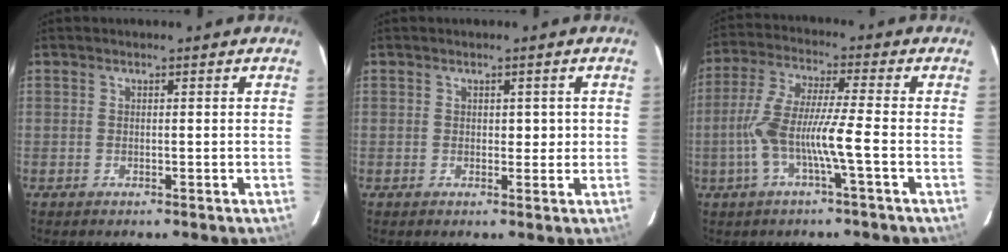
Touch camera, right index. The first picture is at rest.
{"total": 1.9, "force": [0.3, 1.3, 1.3], "torque": [-0.014, 0.005, 0.005]}
{"total": 9.1, "force": [-2.4, -0.1, 8.8], "torque": [-0.186, 0.013, -0.048]}